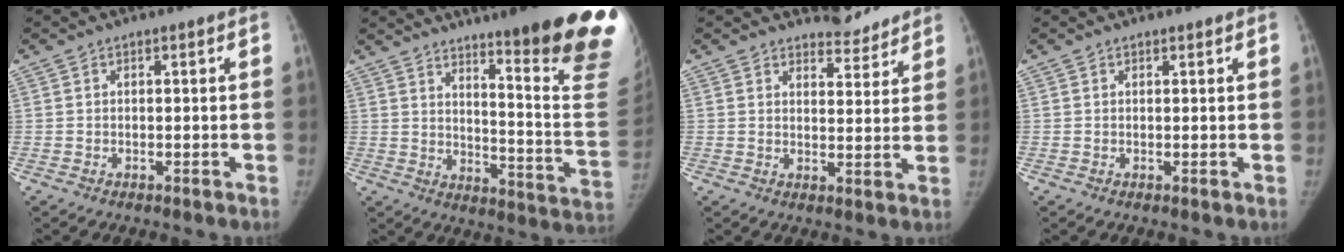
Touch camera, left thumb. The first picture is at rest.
{"total": 26.7, "force": [18.3, 2.8, 19.2], "torque": [-0.194, -0.129, 0.241]}
{"total": 5.2, "force": [4.9, 1.7, 0.0], "torque": [0.022, -0.047, 0.066]}
{"total": 0.6, "force": [0.5, 0.2, 0.1], "torque": [-0.002, -0.004, 0.008]}